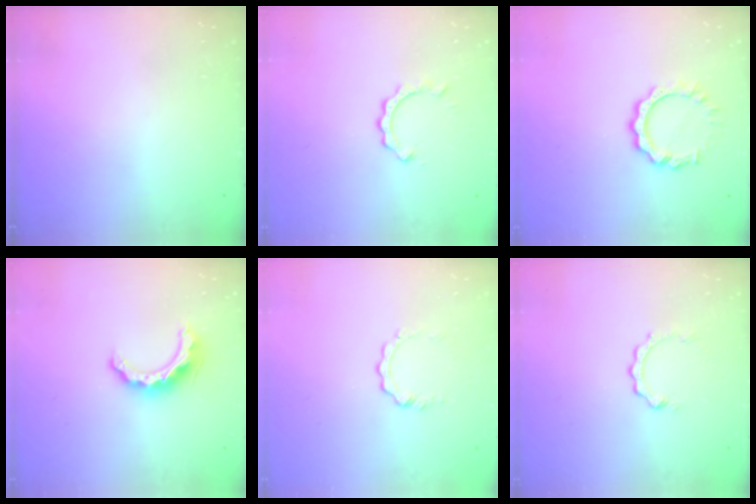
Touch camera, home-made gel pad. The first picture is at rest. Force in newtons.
{"total": 2.8, "press": 2.8, "slide": 0.3}
{"total": 8.1, "press": 8.0, "slide": 0.8}
{"total": 10.5, "press": 10.5, "slide": 0.6}
{"total": 3.9, "press": 3.9, "slide": 0.5}
{"total": 2.8, "press": 2.8, "slide": 0.4}